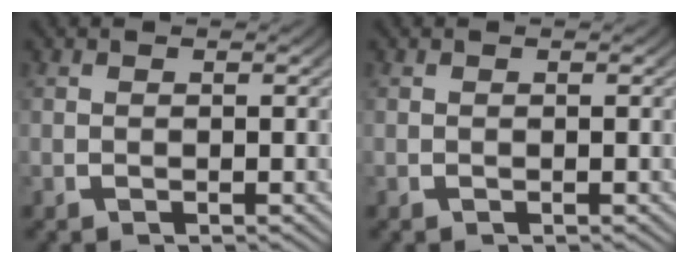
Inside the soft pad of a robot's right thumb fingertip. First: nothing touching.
{"total": 0.0}